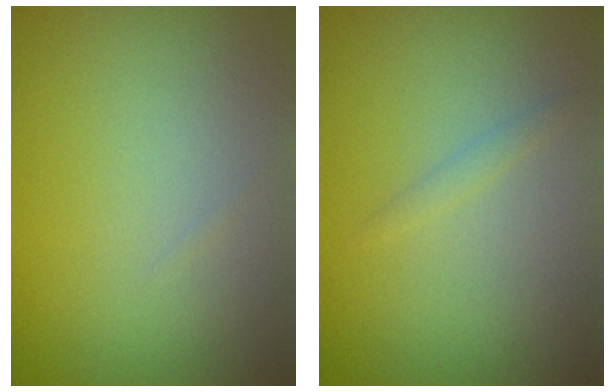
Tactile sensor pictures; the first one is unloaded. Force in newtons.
{"total": 0.8, "press": 0.8, "slide": 0.1}